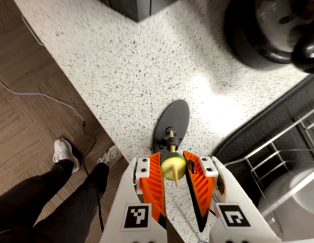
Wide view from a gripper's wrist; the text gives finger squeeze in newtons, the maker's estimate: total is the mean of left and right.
{"total": 13.1, "left": 13.4, "right": 12.8}